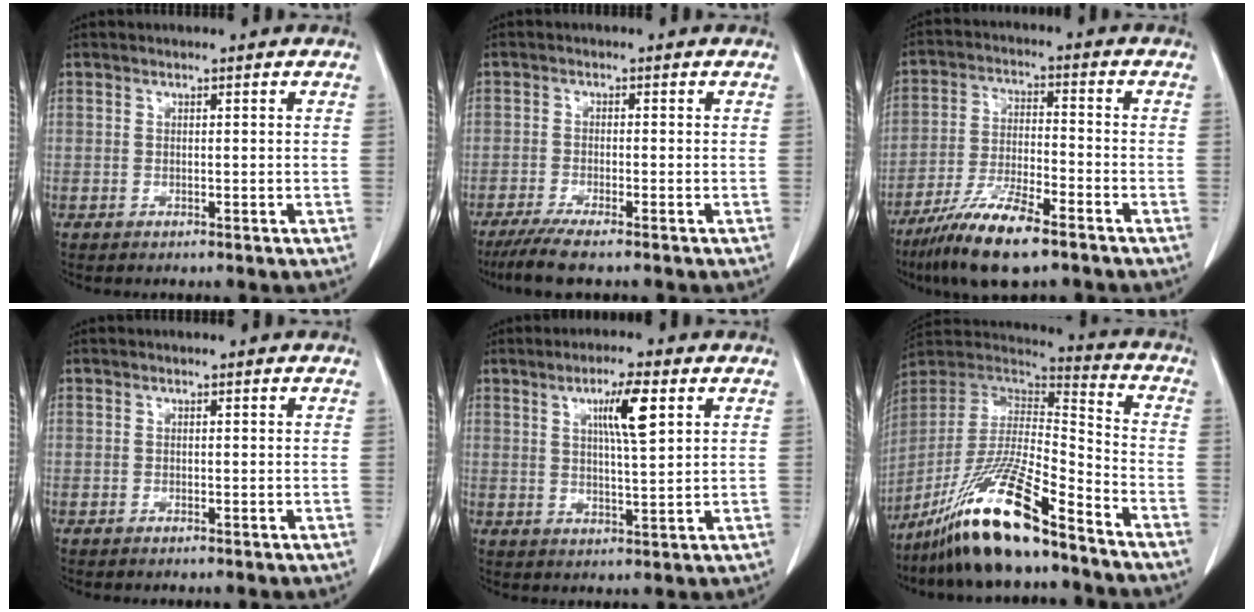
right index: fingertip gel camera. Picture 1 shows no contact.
{"total": 6.1, "force": [-4.7, 0.2, 3.8], "torque": [-0.065, -0.015, -0.079]}
{"total": 11.5, "force": [-8.0, 1.9, 8.0], "torque": [-0.158, -0.025, -0.145]}
{"total": 0.0}
{"total": 6.7, "force": [2.7, 0.4, 6.1], "torque": [-0.106, 0.001, 0.045]}
{"total": 18.9, "force": [-13.9, 2.0, 12.7], "torque": [-0.268, -0.024, -0.258]}